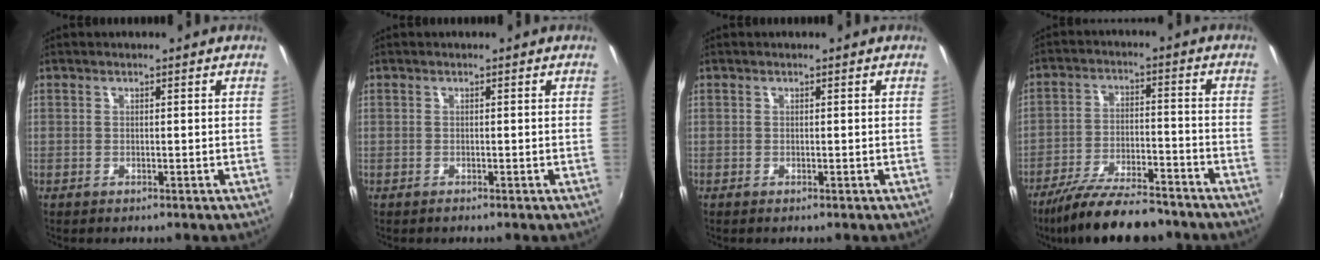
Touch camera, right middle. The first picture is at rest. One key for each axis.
{"total": 0.0}
{"total": 0.0}
{"total": 15.6, "fx": -13.0, "fy": 3.7, "fz": 7.7, "tx": -0.158, "ty": -0.025, "tz": -0.212}